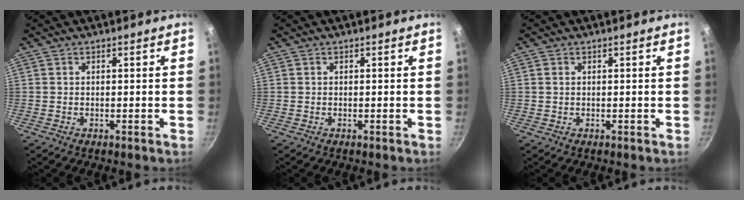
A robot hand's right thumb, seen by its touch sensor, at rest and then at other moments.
{"total": 0.0}
{"total": 0.7, "force": [0.2, 0.5, 0.4], "torque": [-0.008, 0.001, 0.003]}